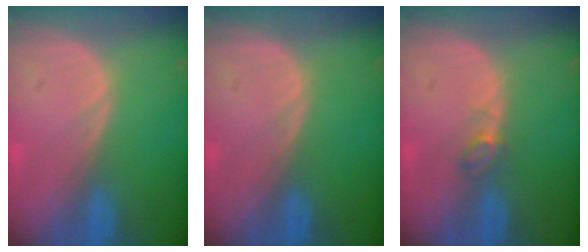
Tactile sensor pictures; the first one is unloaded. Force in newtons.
{"total": 0.0}
{"total": 2.0, "press": 1.9, "slide": 0.4}